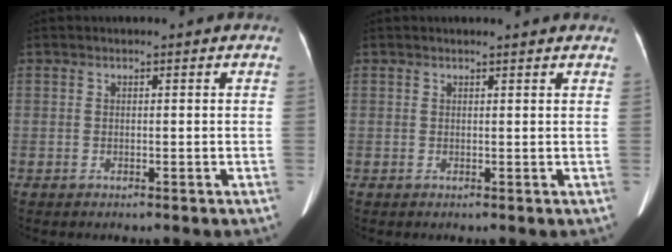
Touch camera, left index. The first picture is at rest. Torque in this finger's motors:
{"motor_torque": [0.07, -0.22, -0.02, -0.01]}